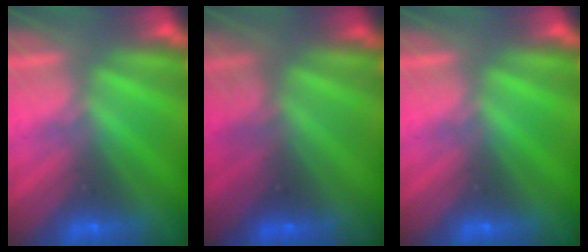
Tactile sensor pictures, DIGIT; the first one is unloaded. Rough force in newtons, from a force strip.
{"total": 2.6}
{"total": 0.0}